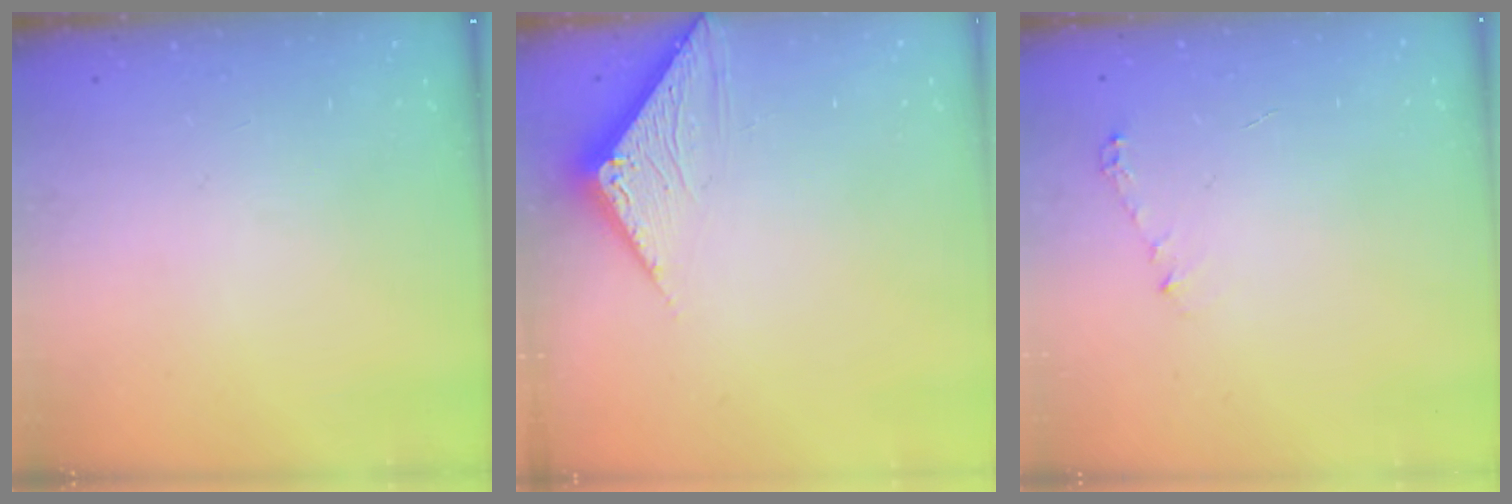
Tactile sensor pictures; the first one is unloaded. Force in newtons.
{"total": 3.1, "press": 3.1, "slide": 0.3}
{"total": 3.8, "press": 3.8, "slide": 0.5}